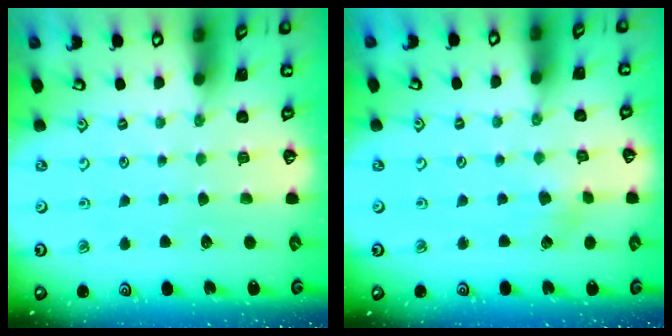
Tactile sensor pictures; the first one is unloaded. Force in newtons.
{"total": 2.7, "press": 2.7, "slide": 0.3}